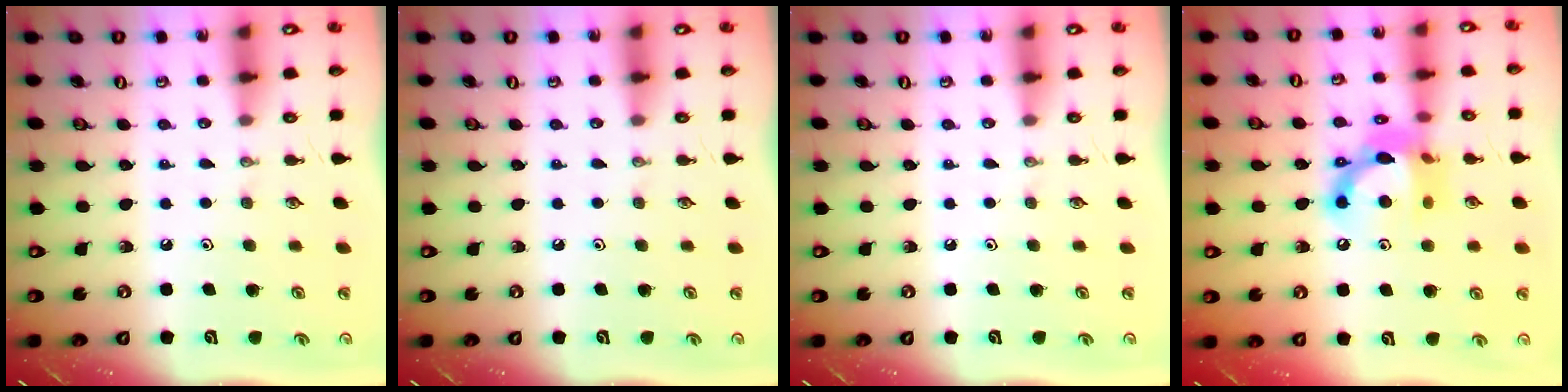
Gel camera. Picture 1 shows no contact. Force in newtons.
{"total": 0.0}
{"total": 0.0}
{"total": 13.7, "press": 13.7, "slide": 0.9}